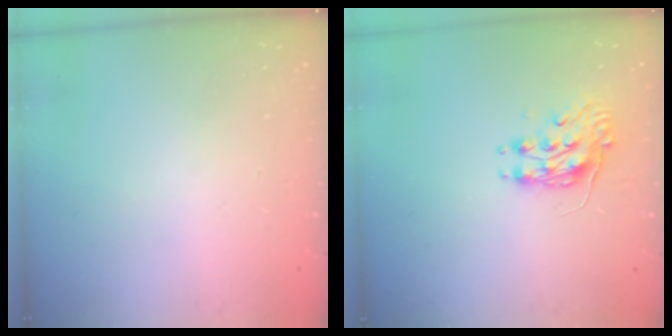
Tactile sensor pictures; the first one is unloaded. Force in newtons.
{"total": 8.2, "press": 8.2, "slide": 0.3}